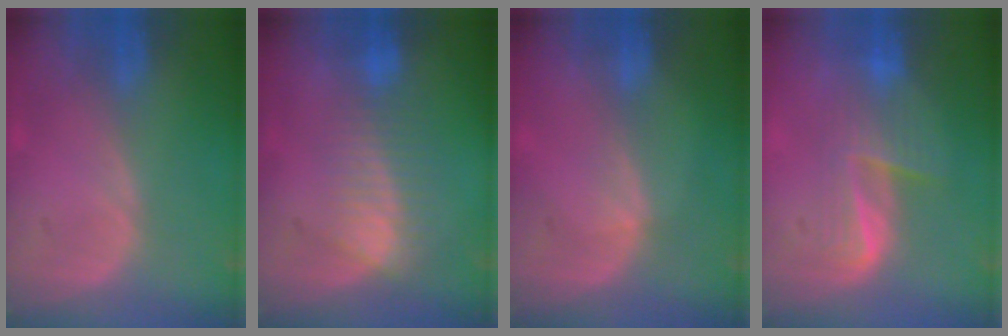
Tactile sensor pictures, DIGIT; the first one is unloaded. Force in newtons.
{"total": 7.4, "press": 6.3, "slide": 3.8}
{"total": 1.3, "press": 0.9, "slide": 0.9}
{"total": 5.9, "press": 5.6, "slide": 1.9}